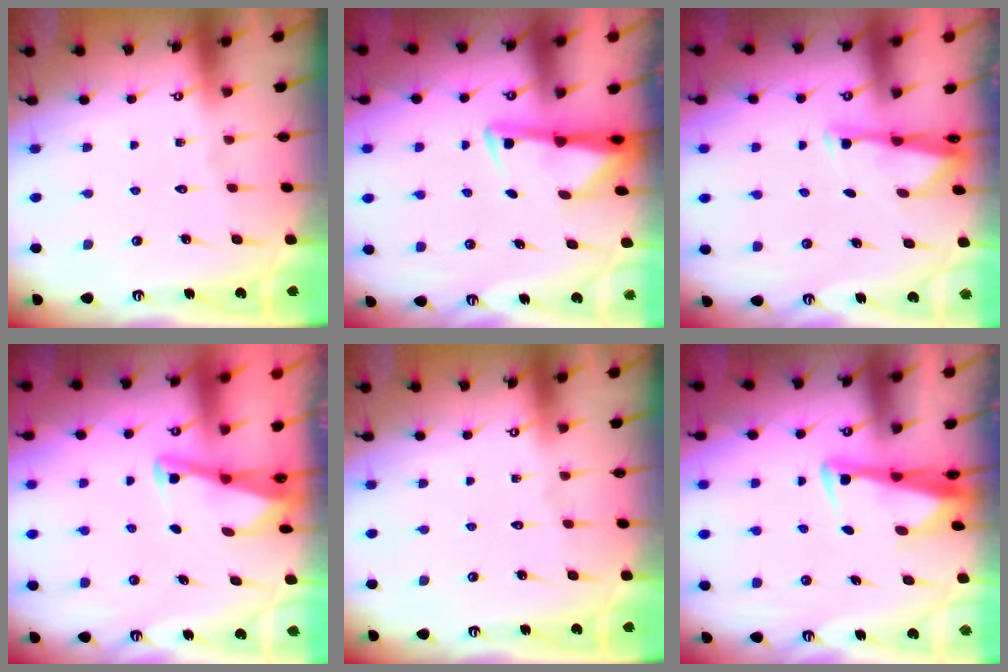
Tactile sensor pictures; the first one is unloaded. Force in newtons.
{"total": 3.0, "press": 2.9, "slide": 0.5}
{"total": 3.1, "press": 3.1, "slide": 0.6}
{"total": 2.8, "press": 2.8, "slide": 0.4}
{"total": 0.0}
{"total": 3.4, "press": 3.3, "slide": 0.9}